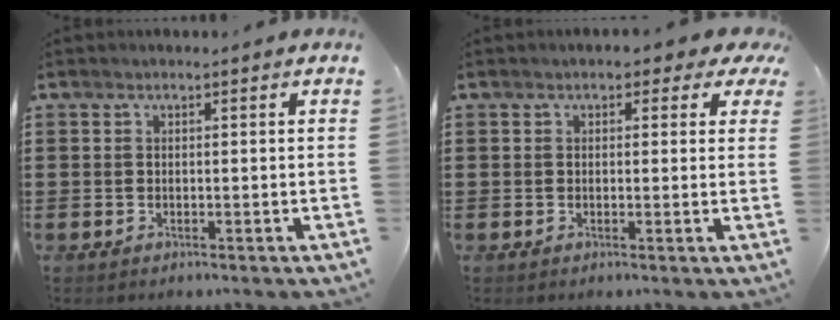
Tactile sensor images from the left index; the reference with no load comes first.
{"total": 2.0, "force": [1.2, 1.2, 1.2], "torque": [-0.013, 0.002, 0.016]}